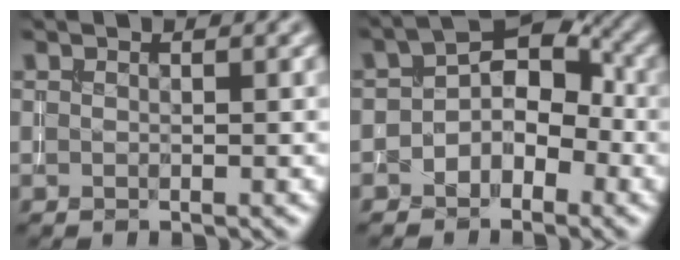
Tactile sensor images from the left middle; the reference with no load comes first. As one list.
[{"total": 3.7, "force": [-1.2, 2.7, 2.3], "torque": [-0.018, 0.016, -0.030]}]